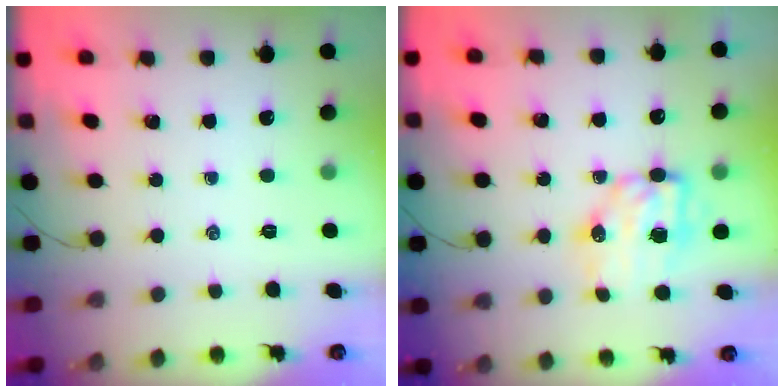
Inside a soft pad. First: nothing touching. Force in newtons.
{"total": 9.1, "press": 9.0, "slide": 1.4}